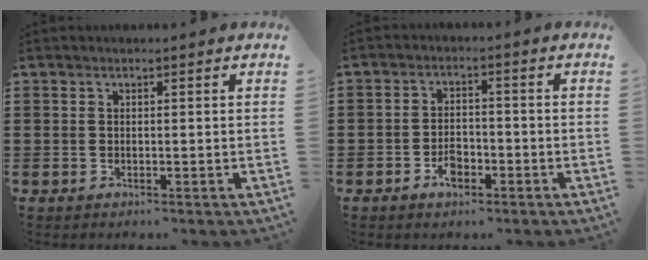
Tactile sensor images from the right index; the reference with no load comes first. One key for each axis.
{"total": 3.4, "fx": -1.8, "fy": 1.9, "fz": 2.1, "tx": -0.037, "ty": 0.004, "tz": -0.033}